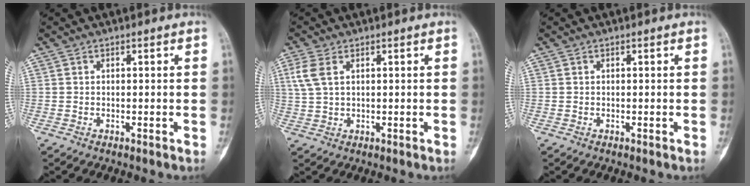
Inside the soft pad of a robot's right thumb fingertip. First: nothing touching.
{"total": 4.6, "force": [1.7, 2.6, 3.5], "torque": [-0.094, 0.007, 0.038]}
{"total": 0.0}